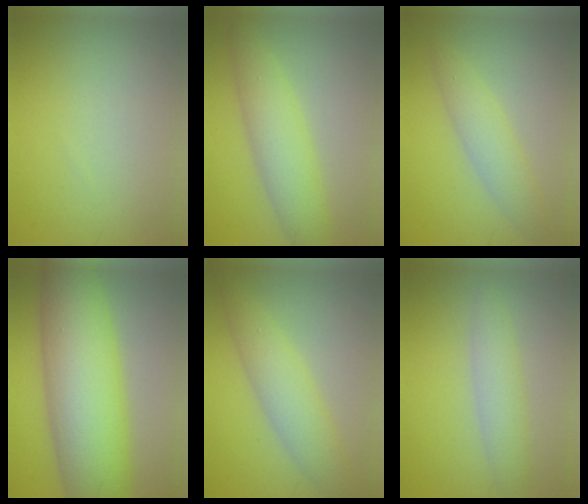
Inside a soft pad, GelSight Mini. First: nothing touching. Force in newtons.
{"total": 5.0, "press": 5.0, "slide": 0.1}
{"total": 3.1, "press": 3.1, "slide": 0.2}
{"total": 12.1, "press": 12.1, "slide": 0.3}
{"total": 4.5, "press": 4.5, "slide": 0.1}
{"total": 3.0, "press": 3.0, "slide": 0.1}